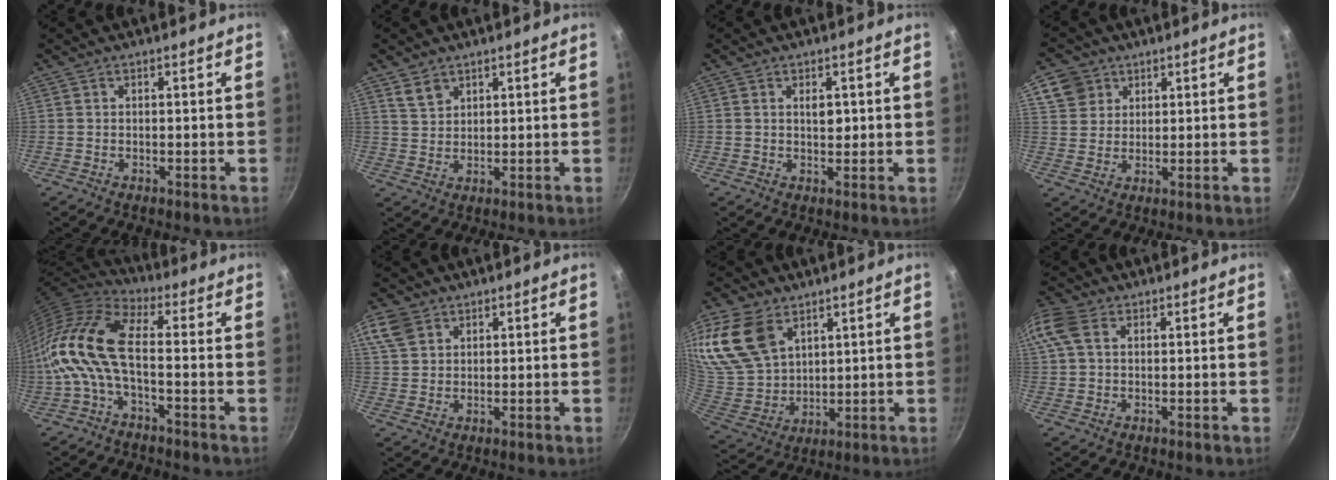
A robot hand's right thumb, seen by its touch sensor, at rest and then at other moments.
{"total": 3.8, "force": [2.5, 2.5, 1.6], "torque": [-0.019, -0.008, 0.050]}
{"total": 2.2, "force": [0.6, 1.3, 1.7], "torque": [-0.015, -0.004, 0.009]}
{"total": 6.6, "force": [3.4, 5.5, 1.4], "torque": [0.009, 0.005, 0.062]}
{"total": 15.3, "force": [-2.1, 6.8, 13.6], "torque": [-0.291, 0.029, -0.063]}
{"total": 6.9, "force": [3.5, 5.0, 3.2], "torque": [-0.051, -0.001, 0.067]}
{"total": 18.6, "force": [9.0, 12.5, 10.4], "torque": [-0.212, -0.023, 0.192]}
{"total": 7.3, "force": [2.4, 4.9, 4.8], "torque": [-0.101, 0.017, 0.038]}